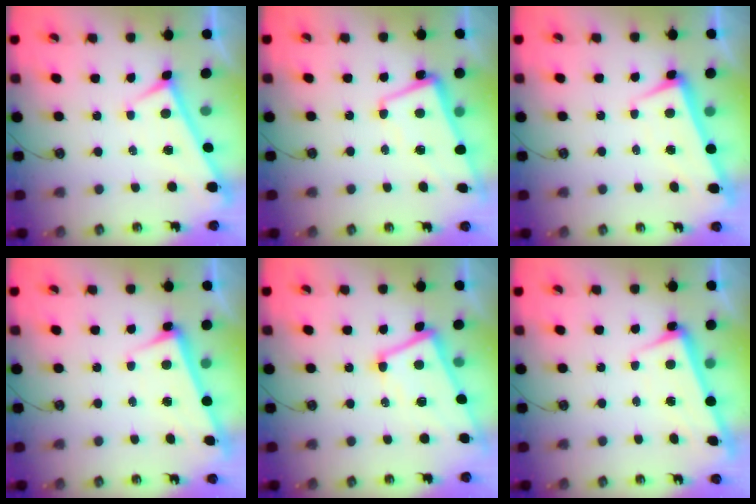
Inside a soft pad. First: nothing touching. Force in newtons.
{"total": 1.1, "press": 0.6, "slide": 0.9}
{"total": 1.8, "press": 0.9, "slide": 1.6}
{"total": 2.6, "press": 2.5, "slide": 0.7}
{"total": 1.9, "press": 1.7, "slide": 0.9}
{"total": 2.4, "press": 2.2, "slide": 0.9}